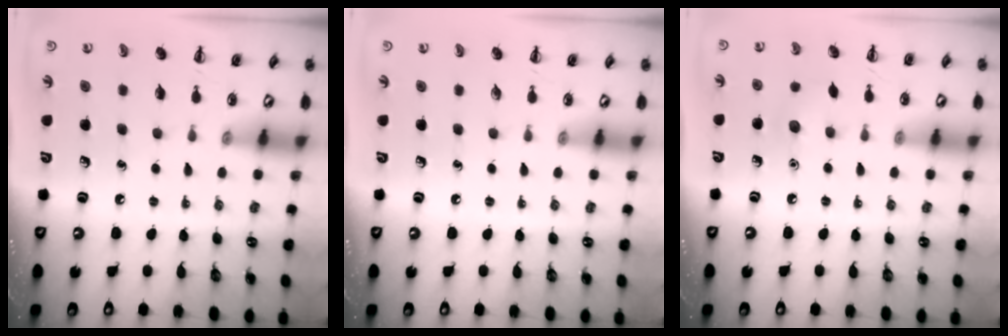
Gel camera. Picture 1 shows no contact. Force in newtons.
{"total": 0.0}
{"total": 5.5, "press": 5.4, "slide": 1.2}